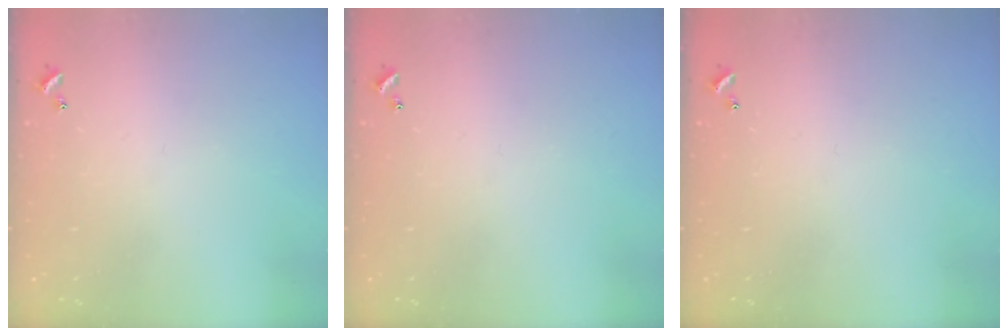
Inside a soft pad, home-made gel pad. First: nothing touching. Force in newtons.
{"total": 0.0}
{"total": 0.0}